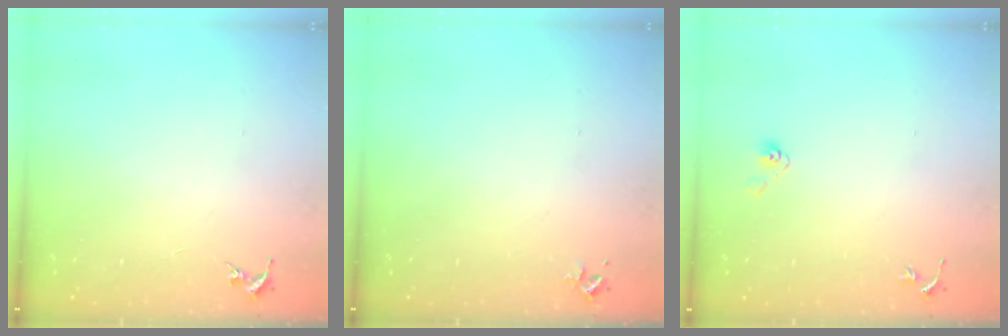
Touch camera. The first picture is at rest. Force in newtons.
{"total": 2.4, "press": 2.4, "slide": 0.3}
{"total": 4.0, "press": 3.3, "slide": 2.2}